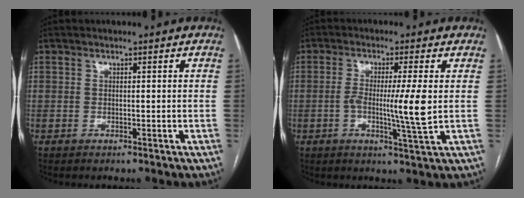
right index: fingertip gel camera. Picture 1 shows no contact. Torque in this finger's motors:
{"motor_torque": [0.22, 0.18, 0.10, 0.08]}